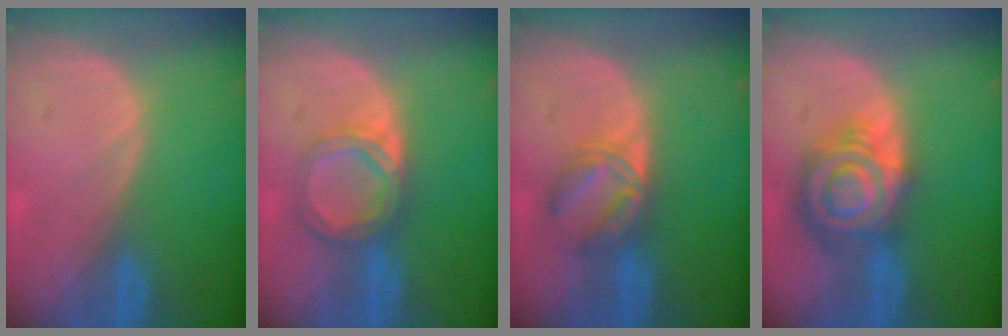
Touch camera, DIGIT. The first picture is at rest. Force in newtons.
{"total": 5.6, "press": 5.3, "slide": 1.9}
{"total": 5.6, "press": 5.5, "slide": 1.0}
{"total": 9.2, "press": 9.2, "slide": 0.6}